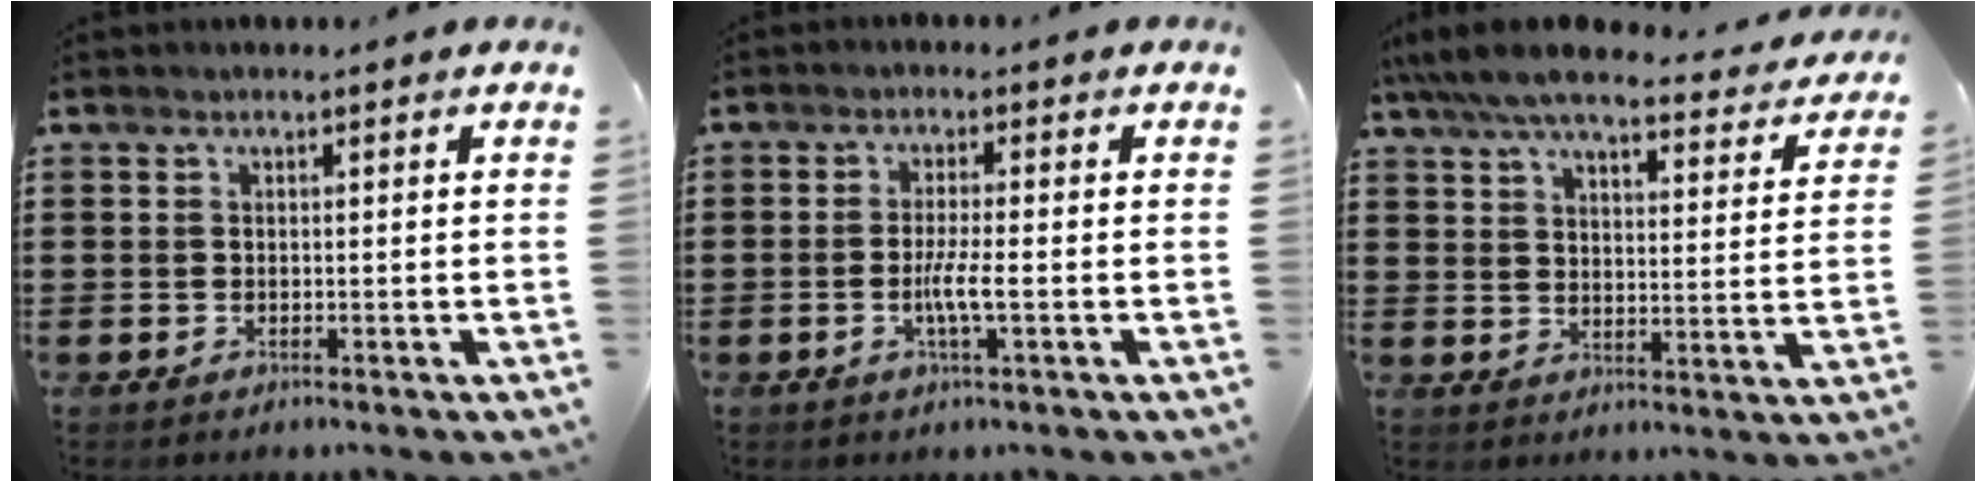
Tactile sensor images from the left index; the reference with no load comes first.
{"total": 4.3, "force": [-1.0, 0.3, 4.2], "torque": [-0.080, -0.005, -0.022]}
{"total": 7.2, "force": [6.5, 0.9, 3.1], "torque": [-0.084, -0.031, 0.113]}